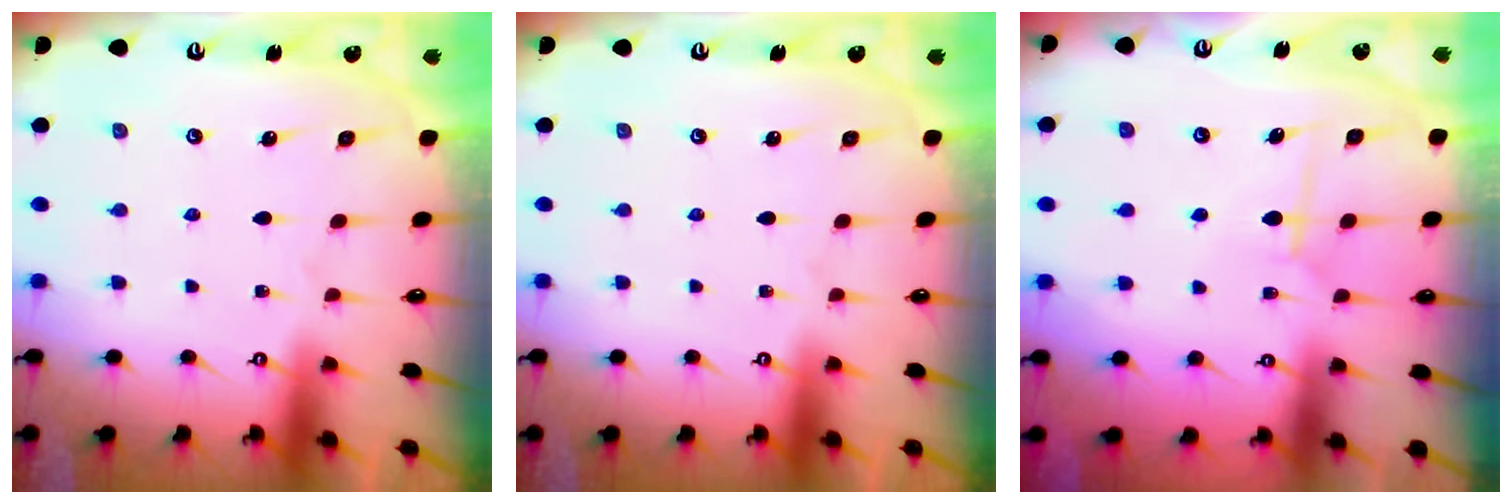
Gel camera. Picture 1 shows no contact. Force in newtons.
{"total": 0.0}
{"total": 6.6, "press": 6.5, "slide": 0.9}